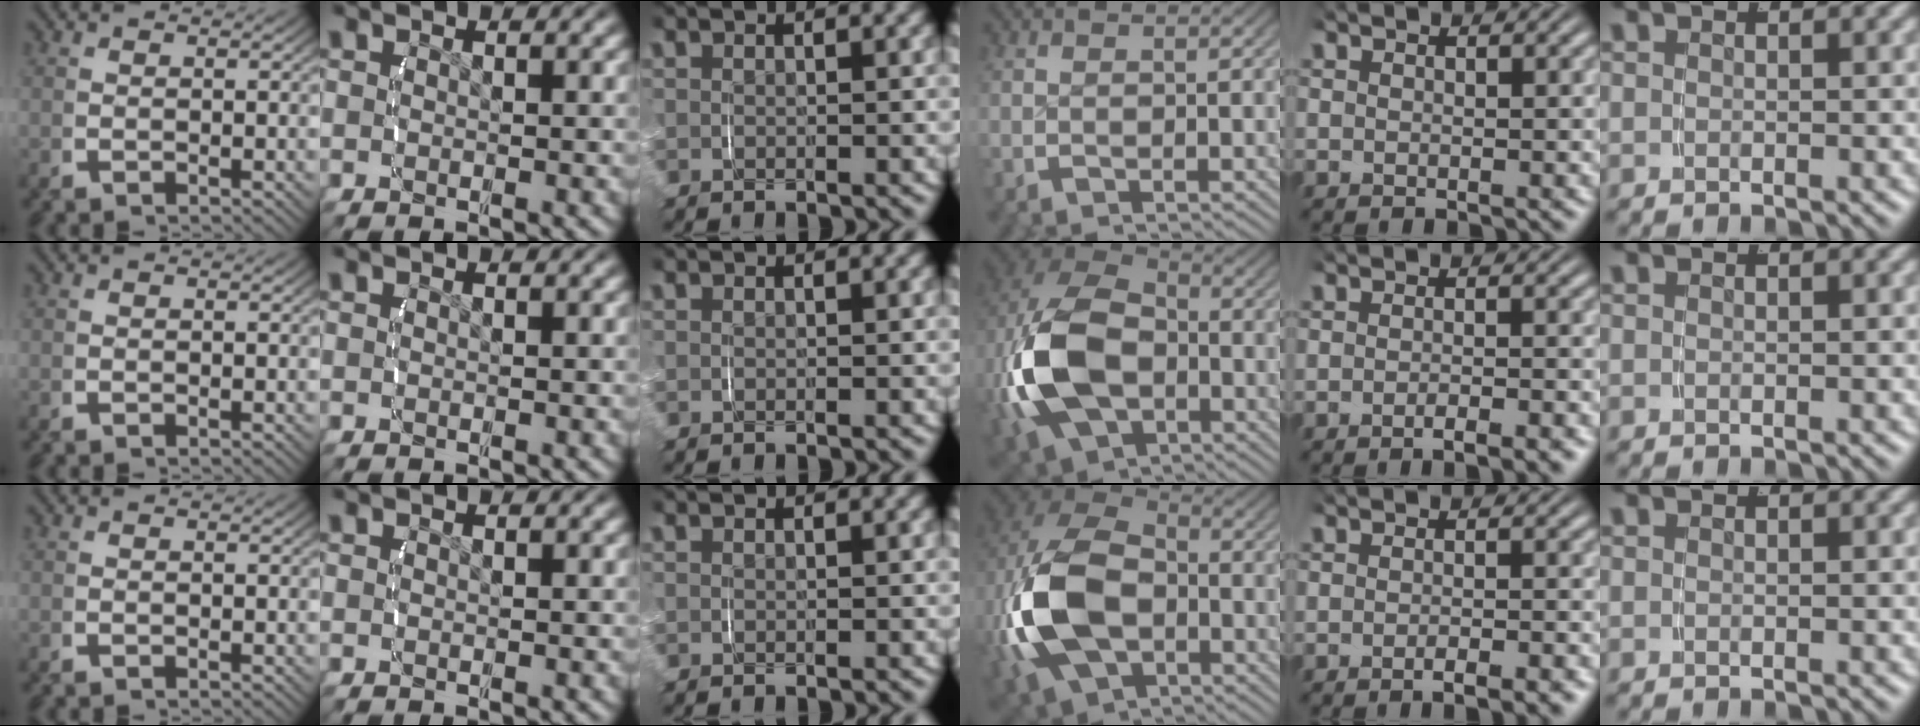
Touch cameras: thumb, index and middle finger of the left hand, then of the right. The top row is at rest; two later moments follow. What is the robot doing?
{"motion": "grasp_and_lifting", "object": "velcro strap"}